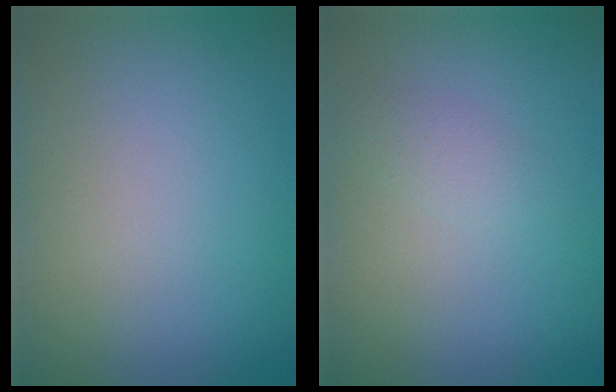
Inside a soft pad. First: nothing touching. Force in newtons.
{"total": 1.3, "press": 1.3, "slide": 0.0}